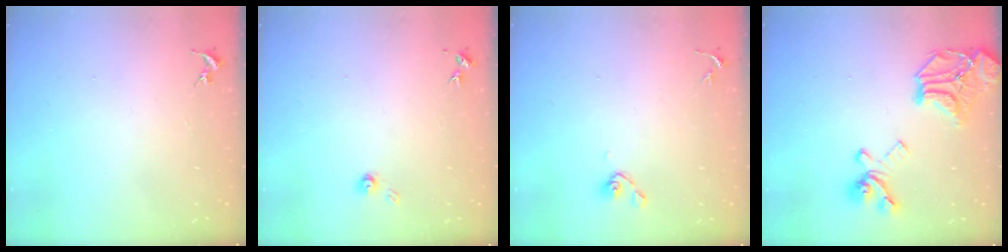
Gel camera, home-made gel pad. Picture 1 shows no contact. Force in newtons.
{"total": 3.9, "press": 3.8, "slide": 0.4}
{"total": 5.9, "press": 5.4, "slide": 2.4}
{"total": 20.3, "press": 20.2, "slide": 2.2}